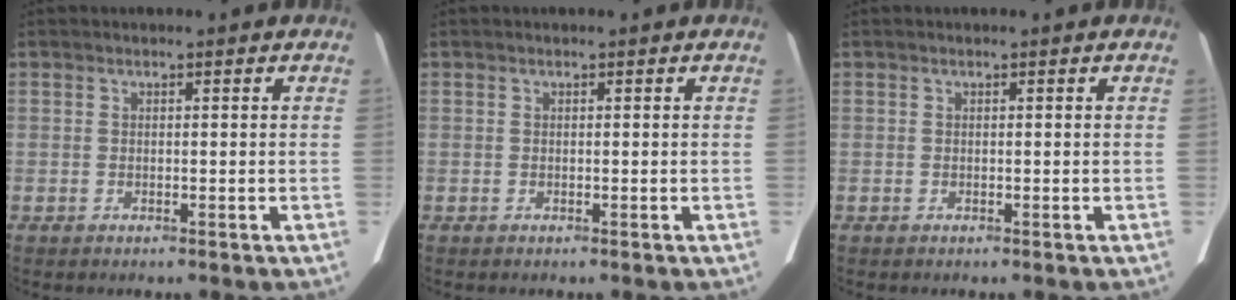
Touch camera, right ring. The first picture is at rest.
{"total": 0.0}
{"total": 0.0}